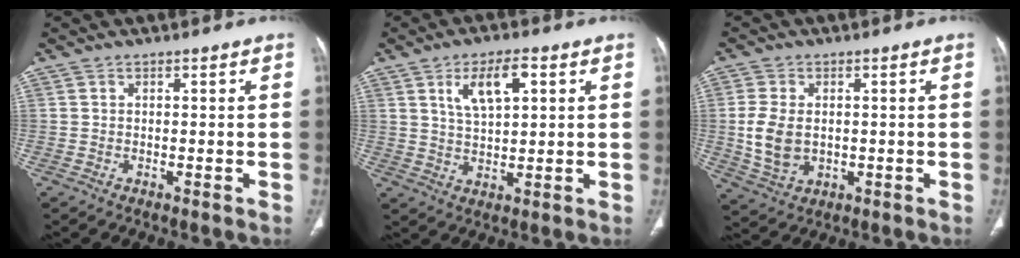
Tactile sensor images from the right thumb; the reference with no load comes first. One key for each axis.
{"total": 7.9, "fx": 3.2, "fy": 3.4, "fz": 6.4, "tx": -0.107, "ty": -0.007, "tz": 0.060}
{"total": 8.0, "fx": -0.1, "fy": 5.5, "fz": 5.8, "tx": -0.112, "ty": -0.007, "tz": 0.006}